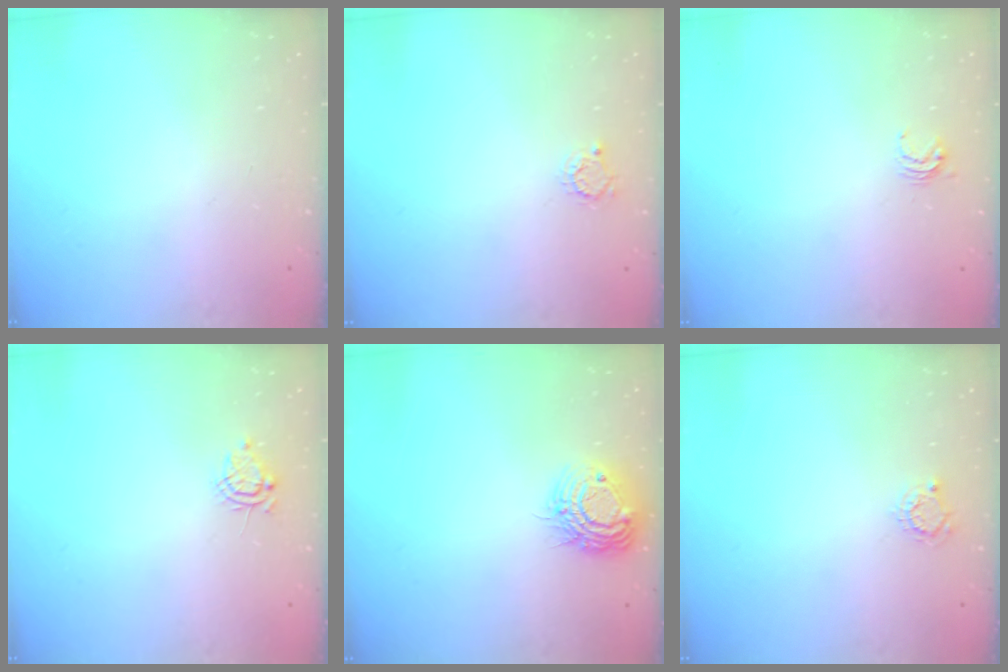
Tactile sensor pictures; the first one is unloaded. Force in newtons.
{"total": 2.7, "press": 2.7, "slide": 0.4}
{"total": 3.5, "press": 3.5, "slide": 0.4}
{"total": 6.1, "press": 6.0, "slide": 1.0}
{"total": 12.7, "press": 12.7, "slide": 0.9}
{"total": 2.5, "press": 2.5, "slide": 0.4}